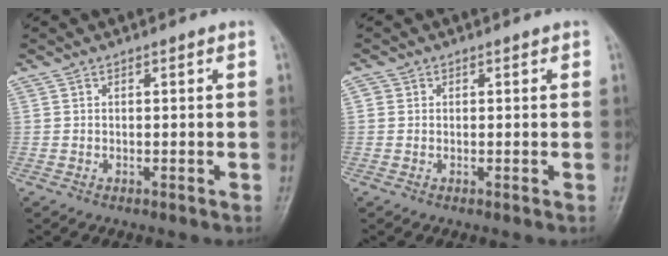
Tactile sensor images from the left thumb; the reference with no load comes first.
{"total": 1.2, "force": [0.3, 1.1, 0.3], "torque": [0.009, 0.002, 0.000]}